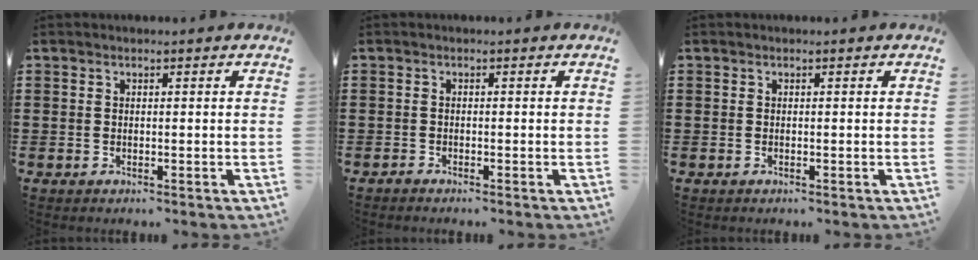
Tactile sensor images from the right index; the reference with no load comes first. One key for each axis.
{"total": 0.7, "fx": -0.7, "fy": 0.0, "fz": 0.0, "tx": -0.001, "ty": -0.001, "tz": -0.015}
{"total": 0.0}